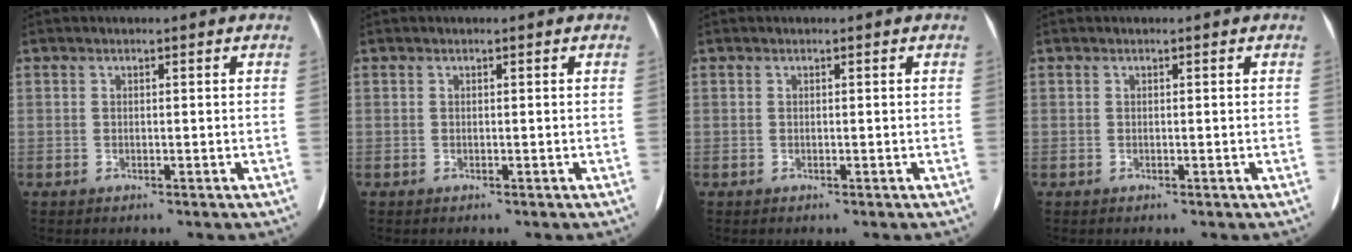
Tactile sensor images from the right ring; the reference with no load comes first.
{"total": 0.0}
{"total": 0.0}
{"total": 0.0}